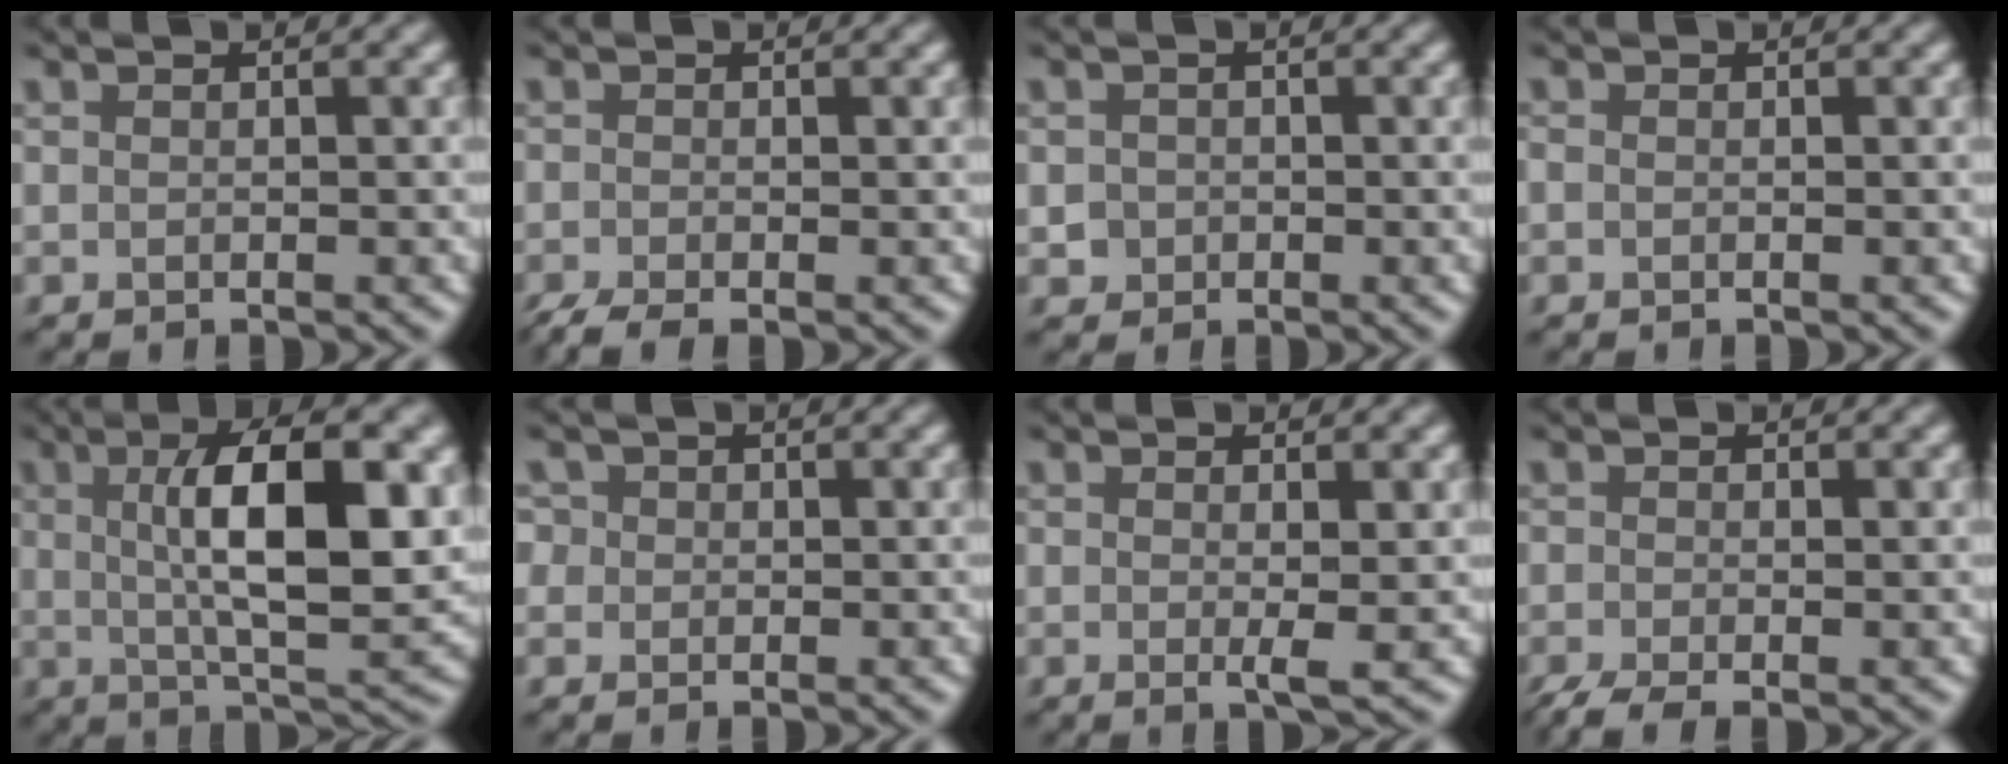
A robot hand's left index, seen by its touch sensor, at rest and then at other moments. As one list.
[{"total": 2.6, "force": [-1.6, 0.9, 1.8], "torque": [-0.040, -0.009, -0.035]}, {"total": 1.2, "force": [-0.4, 1.1, 0.2], "torque": [0.002, -0.005, -0.007]}, {"total": 0.5, "force": [-0.2, 0.4, 0.3], "torque": [-0.006, 0.001, -0.008]}, {"total": 10.4, "force": [1.5, 3.6, 9.7], "torque": [-0.150, 0.000, 0.024]}, {"total": 3.4, "force": [1.3, 2.7, 1.5], "torque": [-0.039, 0.012, 0.014]}, {"total": 1.7, "force": [0.1, 0.1, 1.7], "torque": [-0.030, -0.006, -0.003]}, {"total": 2.7, "force": [-1.5, 0.9, 2.1], "torque": [-0.047, -0.010, -0.033]}]